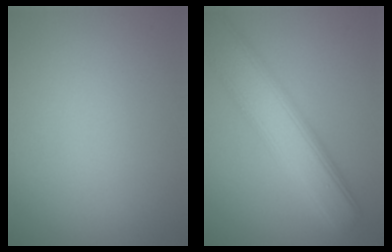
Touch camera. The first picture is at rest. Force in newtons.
{"total": 8.1, "press": 8.1, "slide": 0.5}